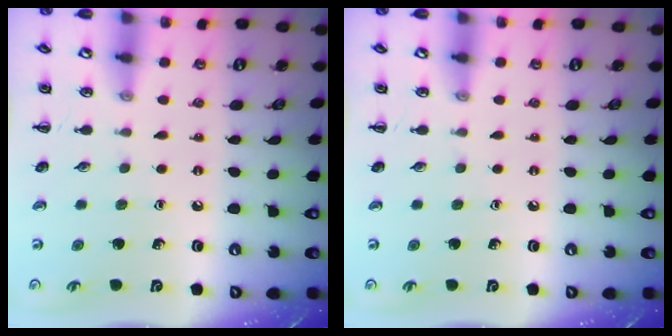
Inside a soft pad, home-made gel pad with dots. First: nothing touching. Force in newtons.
{"total": 0.0}